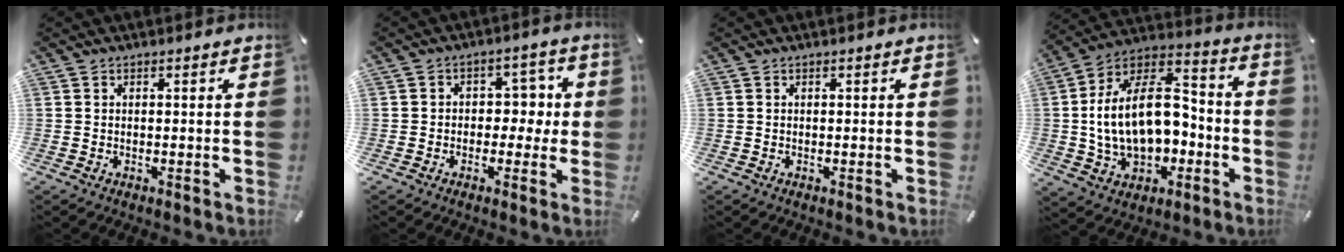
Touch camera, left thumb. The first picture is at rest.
{"total": 6.2, "force": [-0.8, 5.1, 3.5], "torque": [-0.041, 0.011, -0.022]}
{"total": 0.0}
{"total": 20.5, "force": [-1.3, 13.7, 15.1], "torque": [-0.271, 0.004, -0.016]}